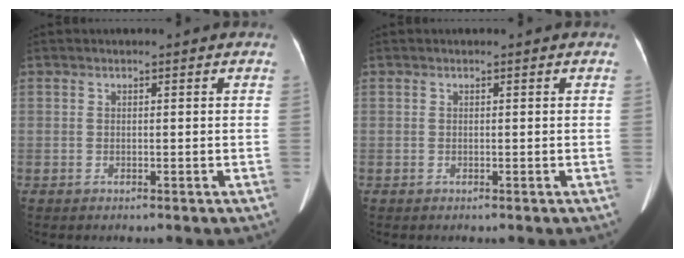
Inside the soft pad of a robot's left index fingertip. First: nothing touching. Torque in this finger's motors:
{"motor_torque": [-0.04, 0.12, 0.00, -0.01]}